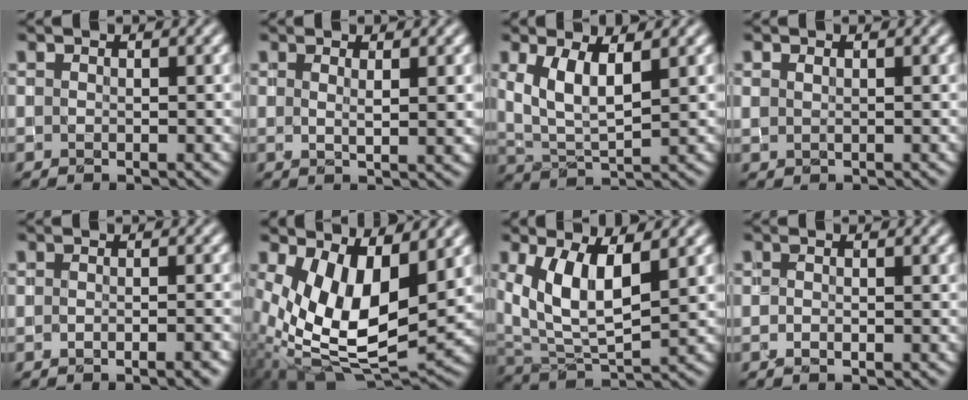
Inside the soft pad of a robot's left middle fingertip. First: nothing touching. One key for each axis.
{"total": 1.8, "fx": 0.8, "fy": 0.3, "fz": 1.5, "tx": -0.023, "ty": -0.003, "tz": 0.014}
{"total": 4.6, "fx": 1.7, "fy": 1.9, "fz": 3.9, "tx": -0.089, "ty": -0.006, "tz": 0.037}
{"total": 0.7, "fx": 0.3, "fy": 0.4, "fz": 0.4, "tx": -0.014, "ty": -0.001, "tz": 0.010}
{"total": 2.2, "fx": -1.0, "fy": 0.7, "fz": 1.9, "tx": -0.012, "ty": 0.001, "tz": -0.012}
{"total": 10.7, "fx": 1.9, "fy": 5.4, "fz": 9.1, "tx": -0.178, "ty": -0.026, "tz": 0.038}
{"total": 6.6, "fx": 2.0, "fy": 3.0, "fz": 5.5, "tx": -0.121, "ty": -0.011, "tz": 0.046}
{"total": 0.8, "fx": -0.3, "fy": 0.4, "fz": 0.7, "tx": -0.013, "ty": -0.002, "tz": -0.004}